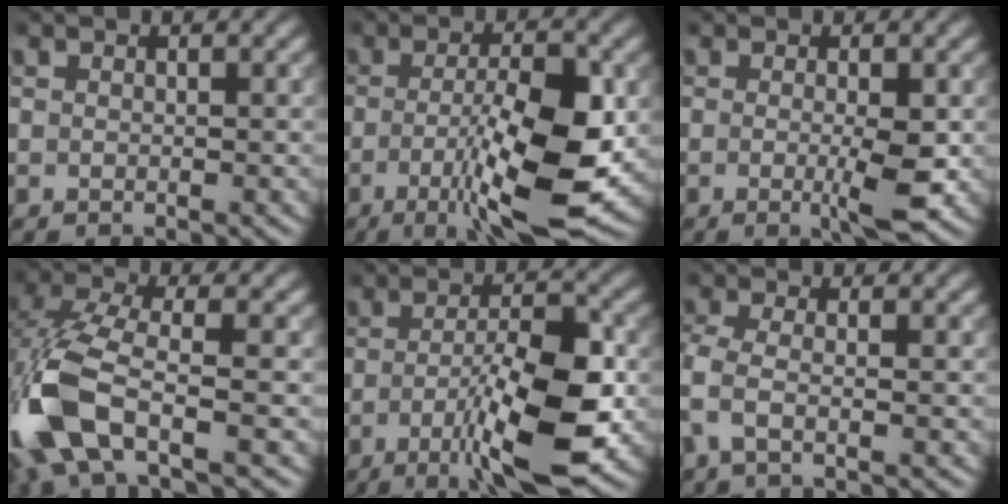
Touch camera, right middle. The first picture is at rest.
{"total": 9.6, "force": [-2.0, 2.5, 9.0], "torque": [-0.144, -0.011, -0.031]}
{"total": 3.4, "force": [-0.4, 0.5, 3.3], "torque": [-0.057, -0.010, -0.006]}
{"total": 9.2, "force": [-3.7, 3.7, 7.5], "torque": [-0.173, -0.002, -0.088]}
{"total": 8.7, "force": [-2.6, 2.1, 8.1], "torque": [-0.130, -0.001, -0.045]}
{"total": 2.1, "force": [-0.7, 0.5, 1.9], "torque": [-0.050, -0.009, -0.024]}